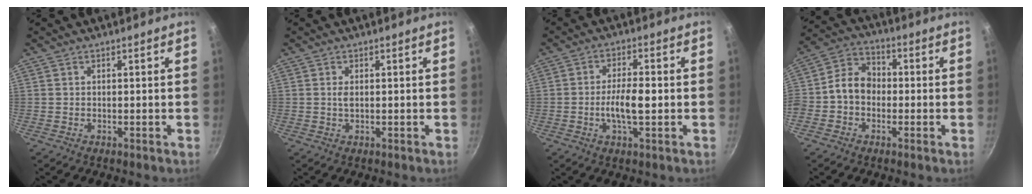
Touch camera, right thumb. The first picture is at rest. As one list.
[{"total": 1.3, "force": [0.2, 0.6, 1.1], "torque": [-0.021, 0.000, 0.003]}, {"total": 6.8, "force": [-0.9, 2.3, 6.3], "torque": [-0.109, 0.012, -0.019]}, {"total": 8.4, "force": [-1.2, 6.7, 4.8], "torque": [-0.060, 0.027, -0.043]}]